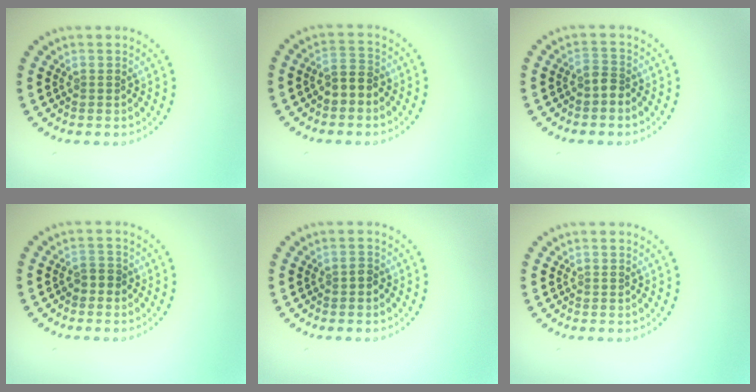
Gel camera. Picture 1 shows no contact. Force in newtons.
{"total": 2.4, "press": 2.3, "slide": 0.7}
{"total": 1.6, "press": 1.3, "slide": 1.0}
{"total": 1.1, "press": 1.0, "slide": 0.5}
{"total": 0.8, "press": 0.7, "slide": 0.2}
{"total": 0.0}